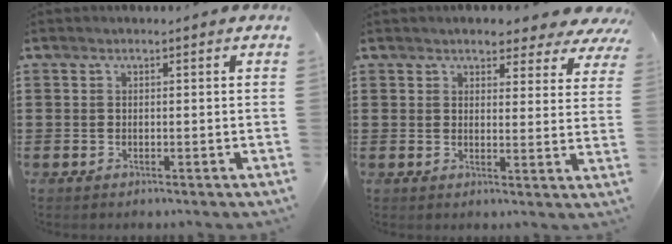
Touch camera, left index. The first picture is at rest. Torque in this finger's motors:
{"motor_torque": [1.28, -0.86, 0.69, 0.09]}